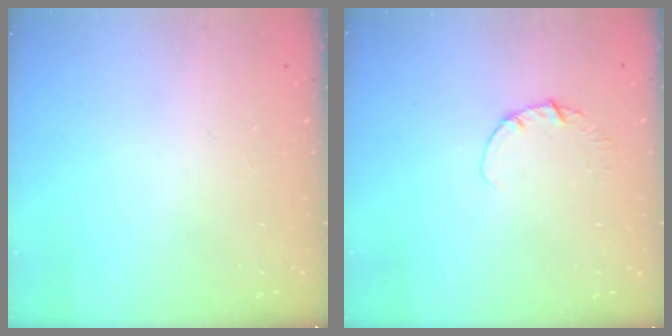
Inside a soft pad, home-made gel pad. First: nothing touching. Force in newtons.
{"total": 1.1, "press": 1.1, "slide": 0.1}